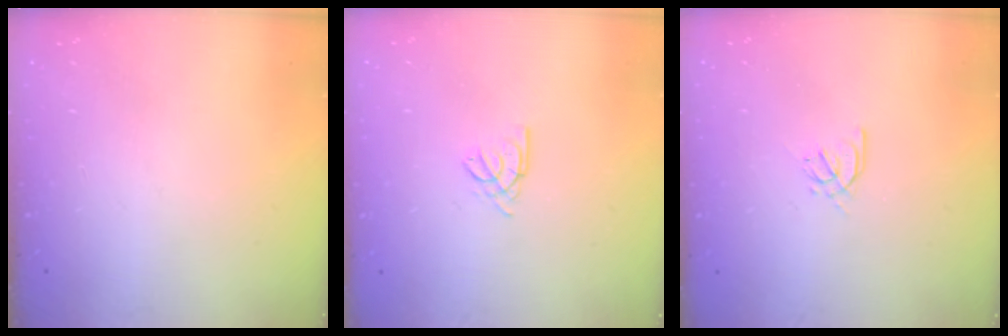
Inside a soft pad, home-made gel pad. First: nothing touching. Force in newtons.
{"total": 2.3, "press": 2.3, "slide": 0.5}
{"total": 2.4, "press": 2.4, "slide": 0.6}